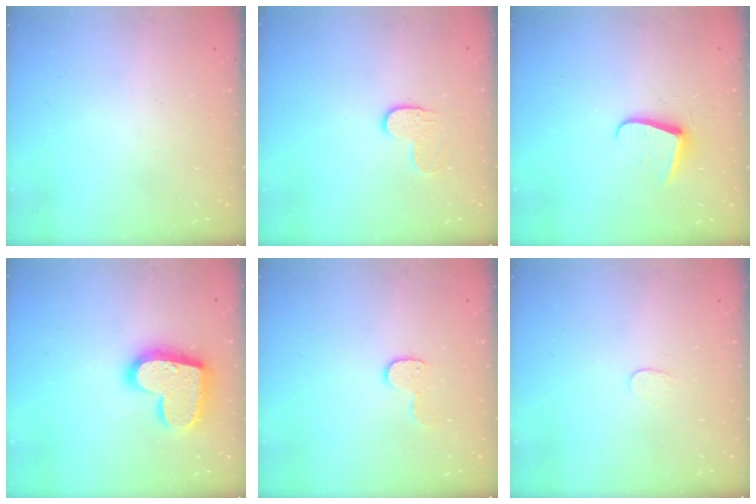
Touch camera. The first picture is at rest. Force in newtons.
{"total": 6.3, "press": 6.3, "slide": 0.4}
{"total": 6.8, "press": 6.8, "slide": 0.7}
{"total": 20.0, "press": 20.0, "slide": 1.2}
{"total": 6.7, "press": 6.7, "slide": 0.4}
{"total": 3.0, "press": 3.0, "slide": 0.2}